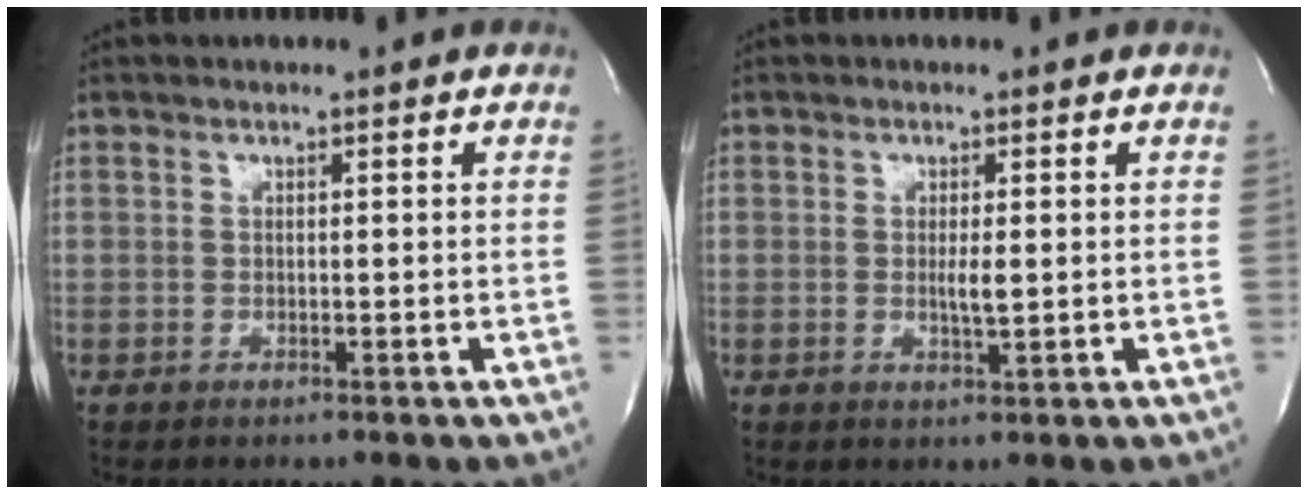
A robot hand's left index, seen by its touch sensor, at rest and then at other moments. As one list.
[{"total": 2.2, "force": [0.0, 0.3, 2.2], "torque": [-0.043, -0.006, 0.000]}]